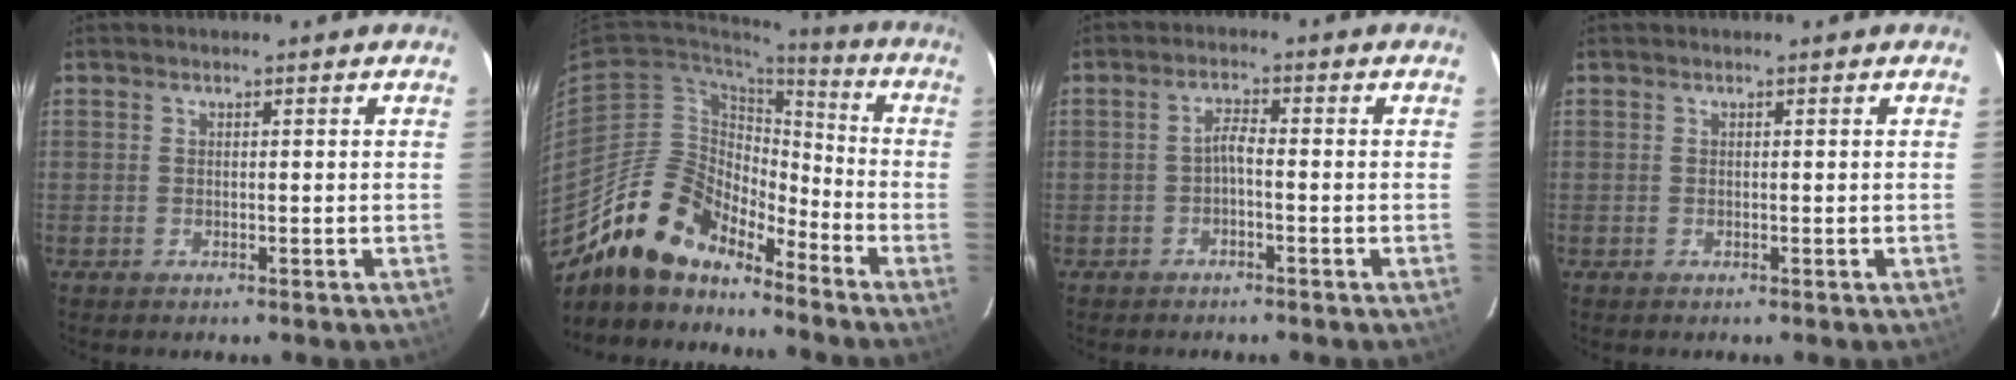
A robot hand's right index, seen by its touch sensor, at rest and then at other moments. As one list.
[{"total": 16.5, "force": [-13.5, 6.9, 6.5], "torque": [-0.130, 0.014, -0.246]}, {"total": 2.2, "force": [-1.0, 0.5, 1.9], "torque": [-0.037, 0.010, -0.020]}, {"total": 0.0}]